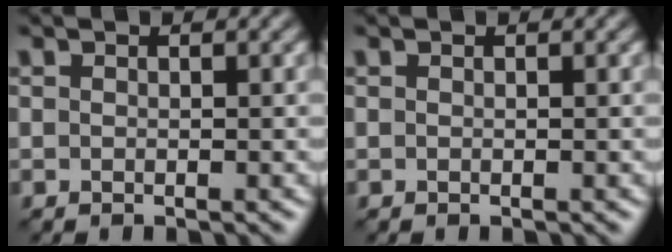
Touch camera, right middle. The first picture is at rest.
{"total": 0.0}